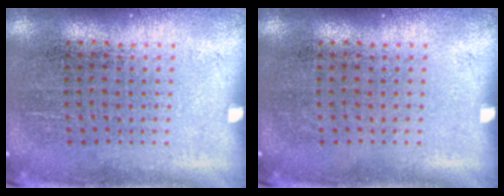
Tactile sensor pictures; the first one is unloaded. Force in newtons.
{"total": 0.0}